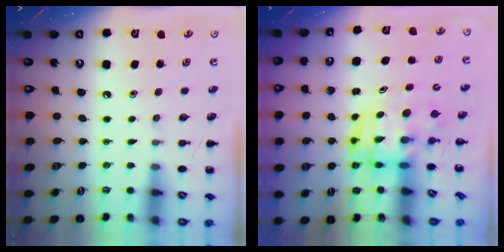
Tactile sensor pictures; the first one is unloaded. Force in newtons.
{"total": 3.7, "press": 3.6, "slide": 0.7}